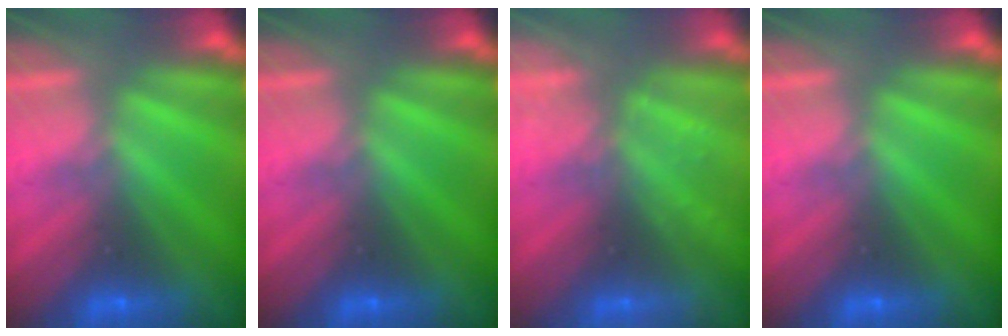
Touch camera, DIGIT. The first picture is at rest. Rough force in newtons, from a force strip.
{"total": 0.0}
{"total": 2.3}
{"total": 0.0}